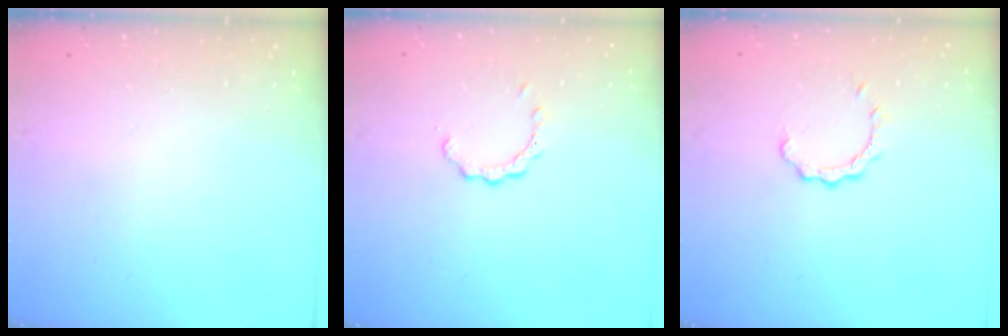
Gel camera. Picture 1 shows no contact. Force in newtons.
{"total": 2.3, "press": 2.3, "slide": 0.3}
{"total": 2.7, "press": 2.6, "slide": 0.2}